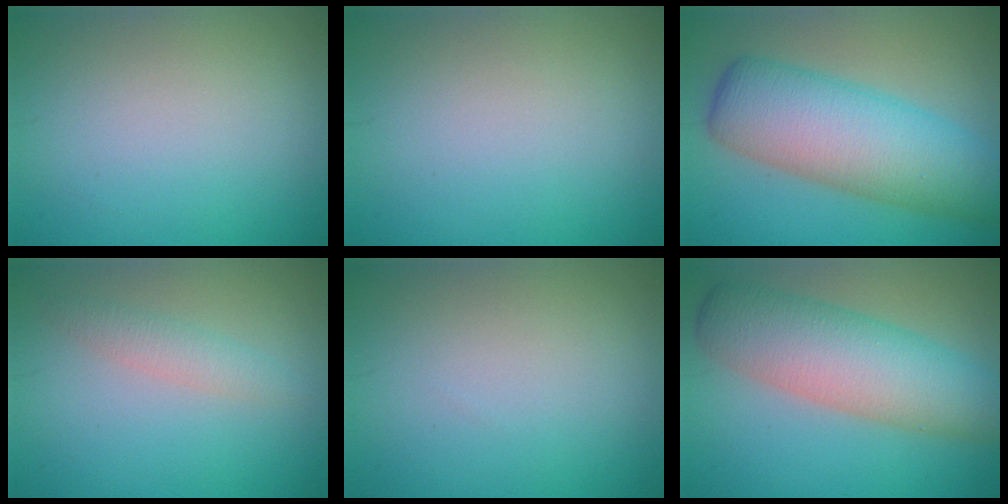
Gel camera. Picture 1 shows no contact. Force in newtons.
{"total": 0.0}
{"total": 10.2, "press": 10.2, "slide": 0.2}
{"total": 1.8, "press": 1.8, "slide": 0.0}
{"total": 0.0}
{"total": 8.3, "press": 8.3, "slide": 0.2}